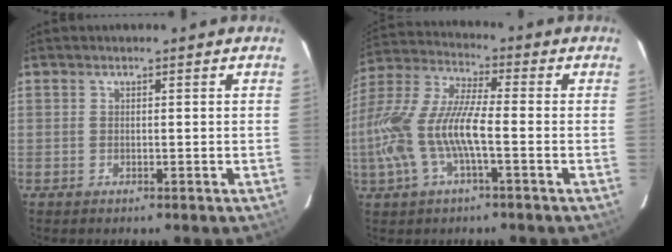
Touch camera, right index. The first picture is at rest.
{"total": 16.0, "force": [-3.9, 4.2, 14.9], "torque": [-0.309, -0.003, -0.077]}